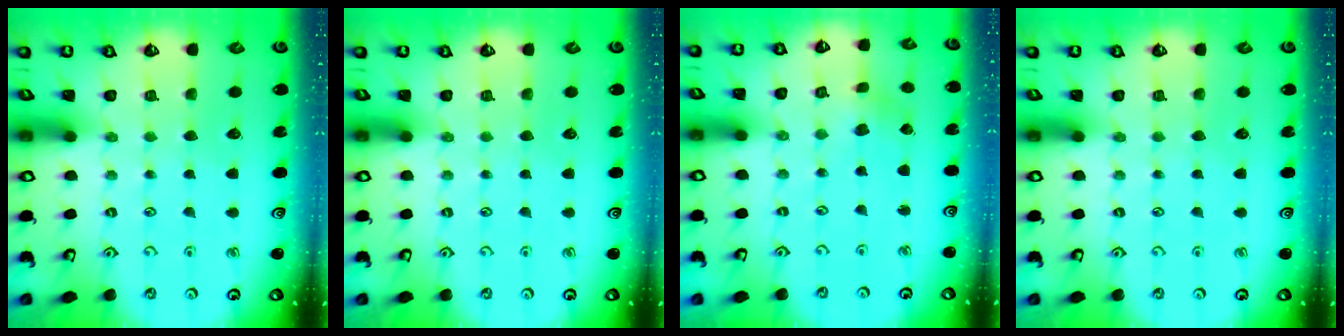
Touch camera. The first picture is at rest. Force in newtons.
{"total": 0.0}
{"total": 1.8, "press": 1.8, "slide": 0.3}
{"total": 0.0}